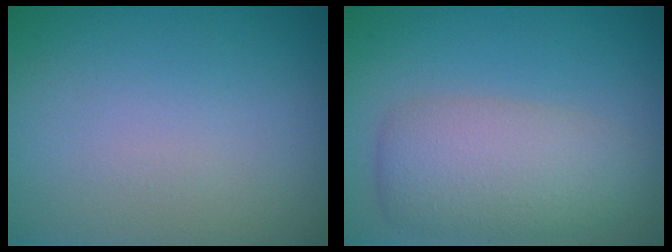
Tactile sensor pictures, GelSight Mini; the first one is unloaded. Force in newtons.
{"total": 5.6, "press": 5.6, "slide": 0.3}